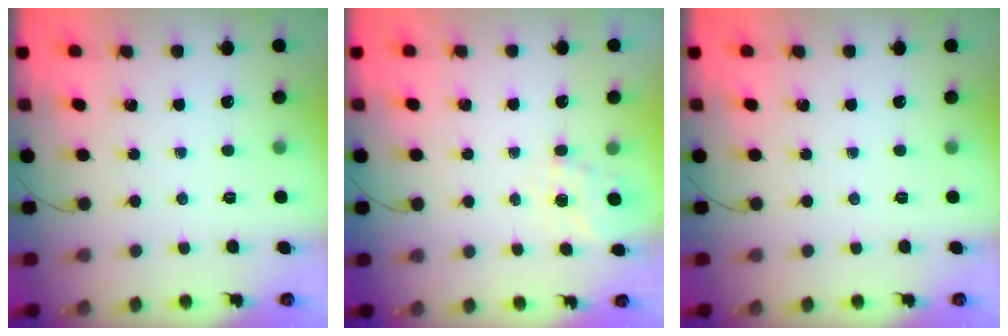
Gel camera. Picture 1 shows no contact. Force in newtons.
{"total": 6.7, "press": 6.5, "slide": 1.4}
{"total": 0.0}